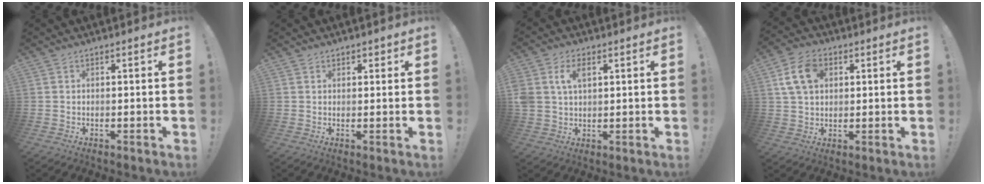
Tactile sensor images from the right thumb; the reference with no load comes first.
{"total": 1.5, "force": [1.0, 1.1, 0.3], "torque": [0.005, -0.007, 0.017]}
{"total": 7.0, "force": [2.5, 4.6, 4.6], "torque": [-0.101, 0.002, 0.044]}
{"total": 10.9, "force": [3.7, 7.5, 7.0], "torque": [-0.129, 0.003, 0.071]}